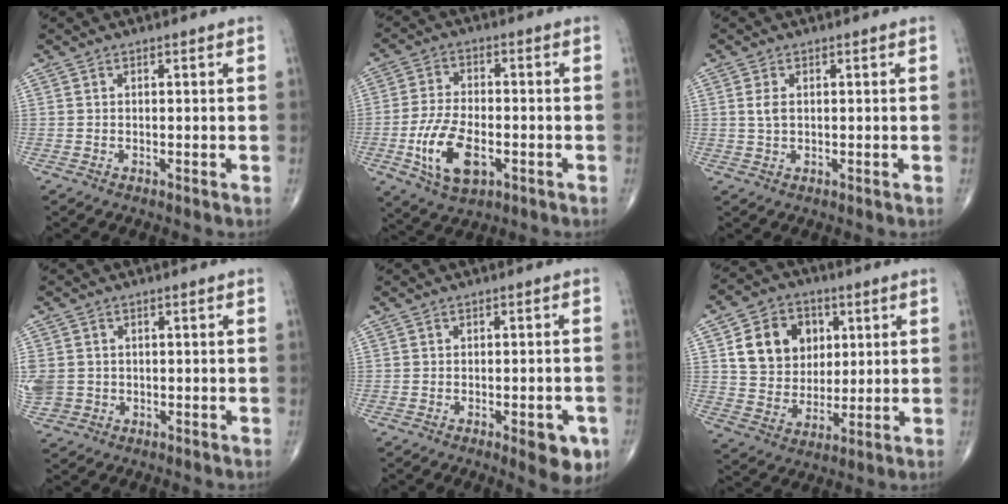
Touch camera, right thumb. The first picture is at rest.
{"total": 11.5, "force": [-3.5, 6.1, 9.1], "torque": [-0.173, 0.005, -0.061]}
{"total": 2.2, "force": [0.4, 1.3, 1.8], "torque": [-0.039, 0.002, 0.011]}
{"total": 8.1, "force": [-0.5, 7.3, 3.7], "torque": [-0.113, 0.008, 0.005]}
{"total": 6.3, "force": [-2.7, 2.4, 5.2], "torque": [-0.047, 0.004, -0.028]}
{"total": 13.8, "force": [4.2, 11.2, 6.9], "torque": [-0.078, -0.008, 0.076]}